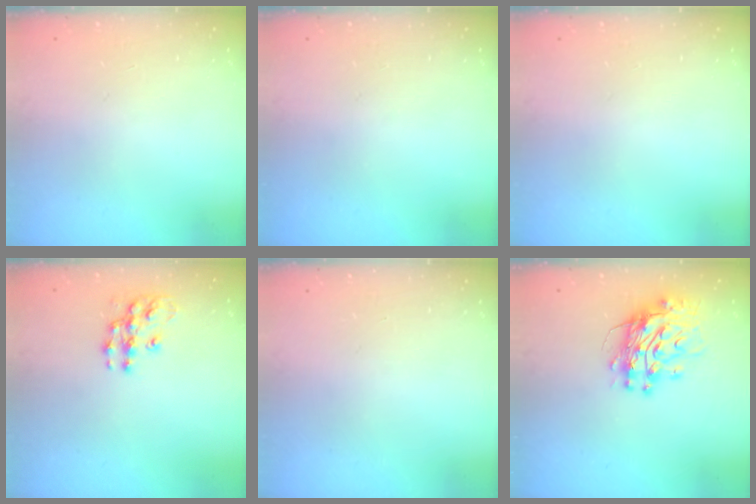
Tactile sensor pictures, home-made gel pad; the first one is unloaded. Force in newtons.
{"total": 0.0}
{"total": 0.0}
{"total": 10.4, "press": 10.4, "slide": 0.5}
{"total": 0.0}
{"total": 11.4, "press": 11.4, "slide": 1.0}